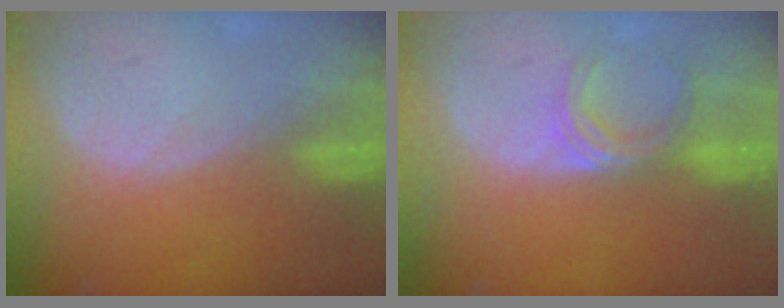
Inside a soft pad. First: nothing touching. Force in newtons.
{"total": 5.0, "press": 4.4, "slide": 2.3}